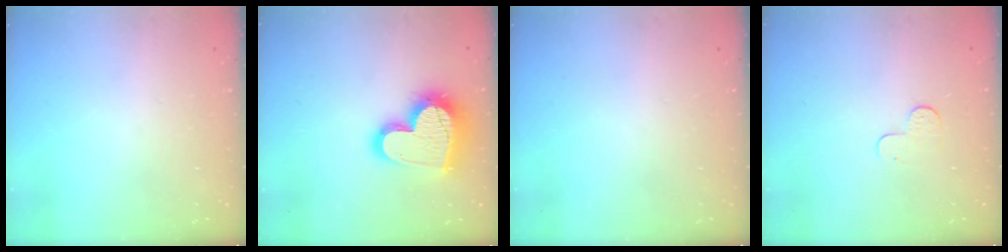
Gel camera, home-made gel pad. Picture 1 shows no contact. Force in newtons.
{"total": 19.6, "press": 19.6, "slide": 1.8}
{"total": 0.0}
{"total": 3.1, "press": 3.1, "slide": 0.3}